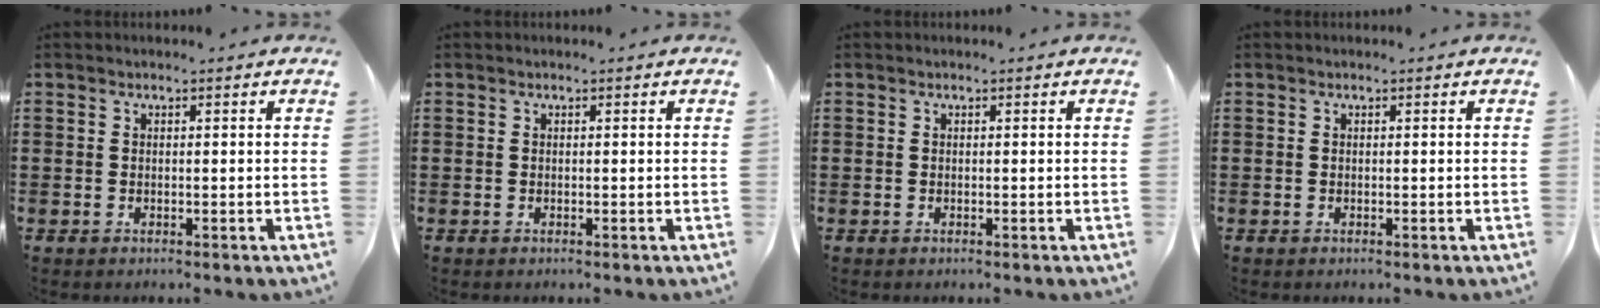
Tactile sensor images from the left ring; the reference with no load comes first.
{"total": 0.0}
{"total": 0.0}
{"total": 0.0}